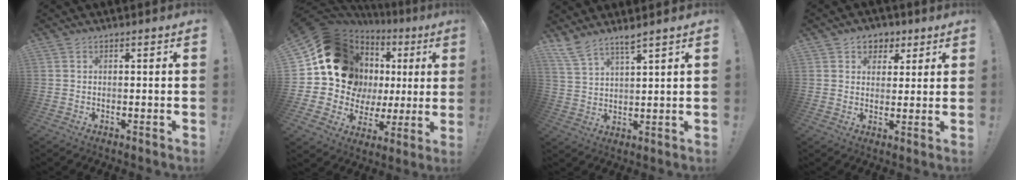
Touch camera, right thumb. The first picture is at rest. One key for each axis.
{"total": 18.6, "fx": 6.8, "fy": 14.6, "fz": 9.3, "tx": -0.133, "ty": -0.055, "tz": 0.159}
{"total": 6.0, "fx": 5.2, "fy": 0.8, "fz": 2.9, "tx": -0.066, "ty": -0.027, "tz": 0.098}
{"total": 5.6, "fx": 2.3, "fy": 5.0, "fz": 1.1, "tx": -0.003, "ty": -0.013, "tz": 0.046}